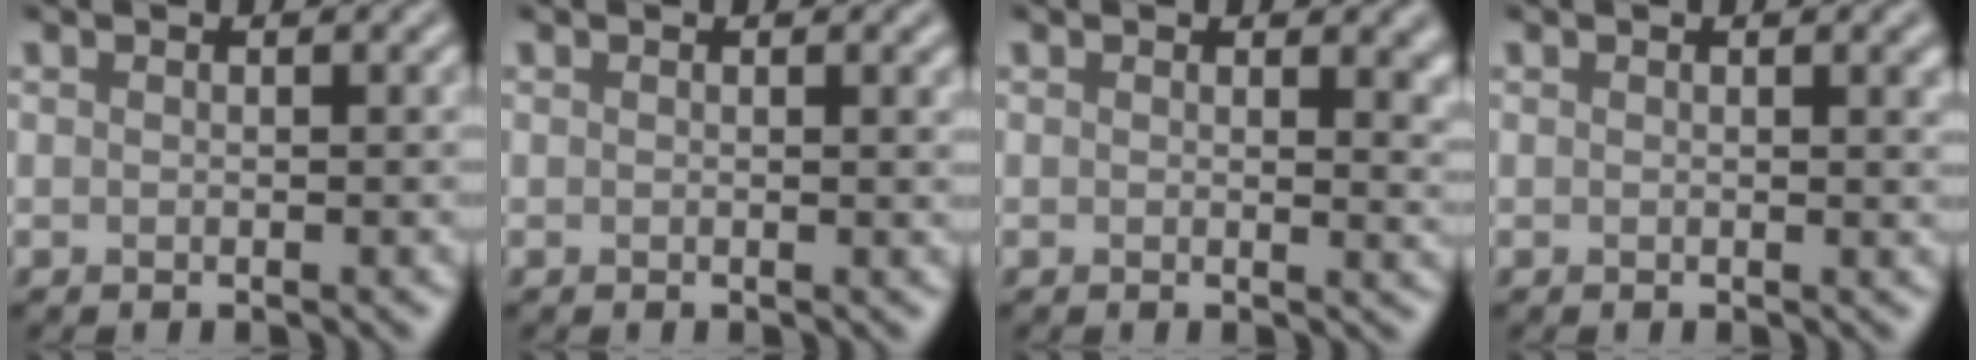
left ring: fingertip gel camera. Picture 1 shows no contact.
{"total": 0.7, "force": [0.4, 0.2, 0.6], "torque": [-0.002, 0.001, 0.004]}
{"total": 2.8, "force": [1.1, 1.2, 2.3], "torque": [-0.019, -0.006, 0.017]}
{"total": 1.3, "force": [0.5, 0.4, 1.2], "torque": [-0.008, 0.002, 0.006]}